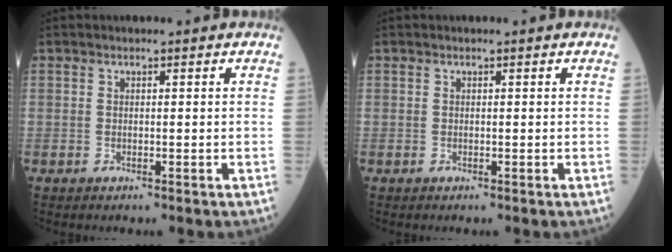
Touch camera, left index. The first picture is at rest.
{"total": 0.0}